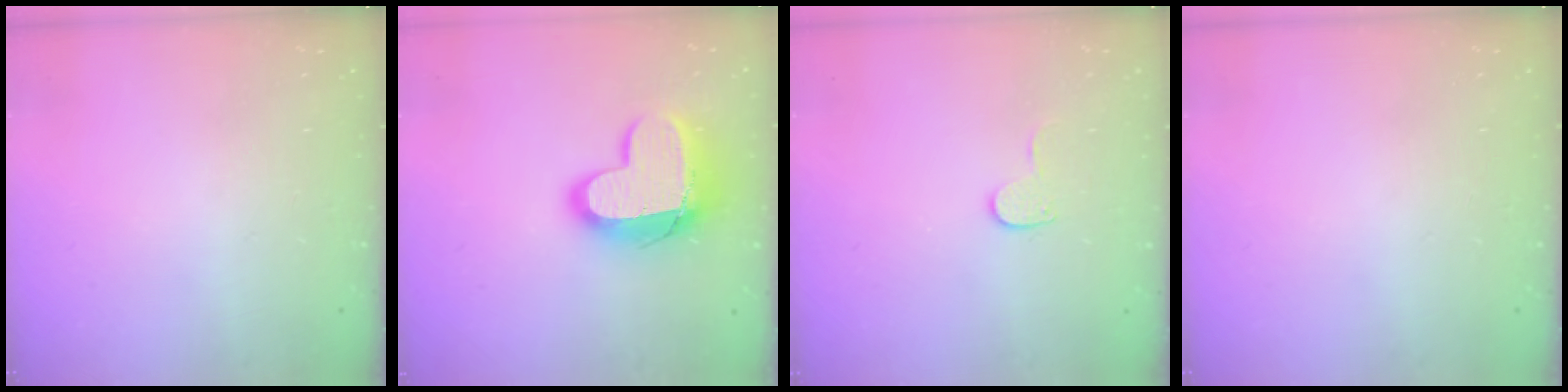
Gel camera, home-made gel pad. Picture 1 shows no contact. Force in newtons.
{"total": 15.4, "press": 15.4, "slide": 1.1}
{"total": 6.4, "press": 6.4, "slide": 0.5}
{"total": 0.0}